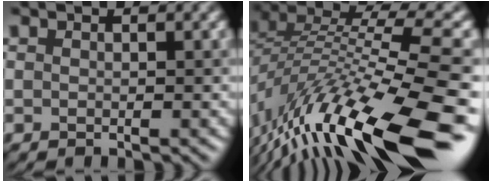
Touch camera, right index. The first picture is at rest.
{"total": 14.3, "force": [-6.7, 3.4, 12.1], "torque": [-0.231, 0.024, -0.120]}